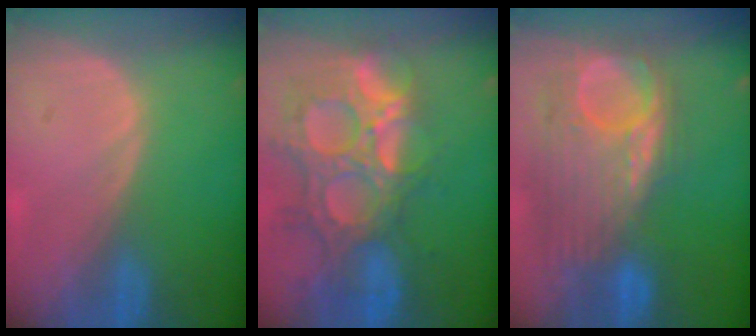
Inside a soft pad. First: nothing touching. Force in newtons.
{"total": 14.5, "press": 12.1, "slide": 7.9}
{"total": 11.8, "press": 10.6, "slide": 5.1}